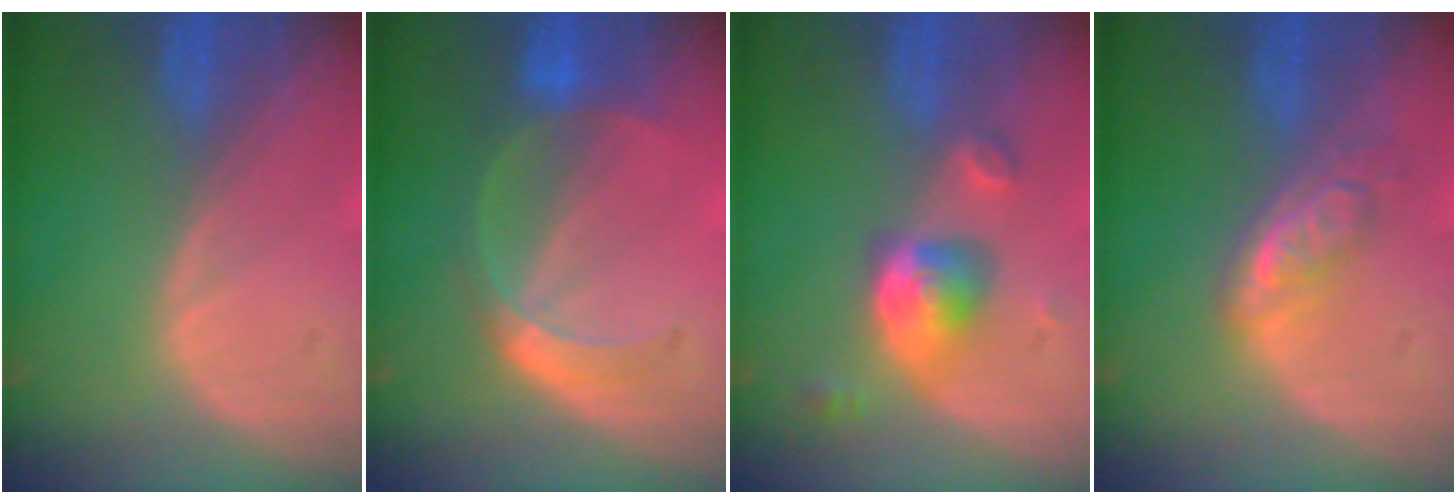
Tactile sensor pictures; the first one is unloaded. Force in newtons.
{"total": 5.6, "press": 5.3, "slide": 1.9}
{"total": 5.5, "press": 5.4, "slide": 1.0}
{"total": 5.3, "press": 4.6, "slide": 2.7}